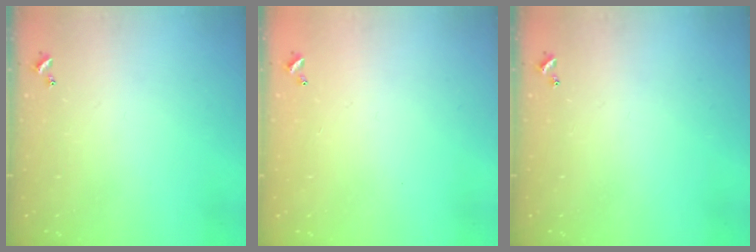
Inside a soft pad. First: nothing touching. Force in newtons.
{"total": 2.9, "press": 2.9, "slide": 0.1}
{"total": 0.0}